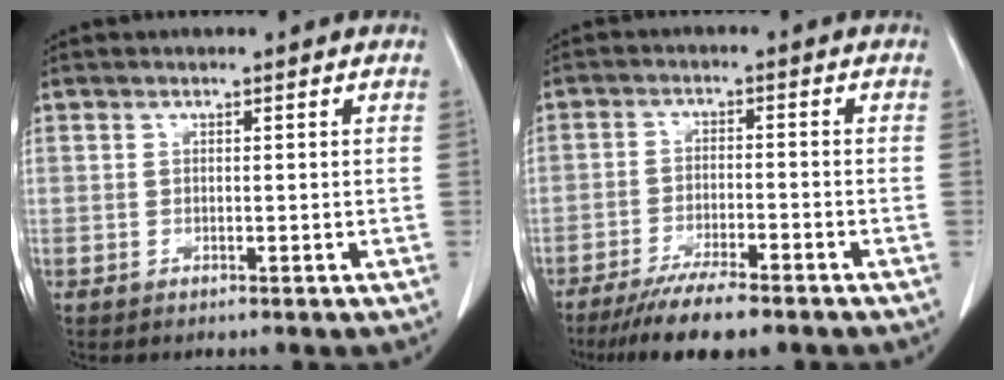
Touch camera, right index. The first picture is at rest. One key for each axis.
{"total": 8.7, "fx": -6.8, "fy": 1.2, "fz": 5.3, "tx": -0.085, "ty": -0.018, "tz": -0.110}